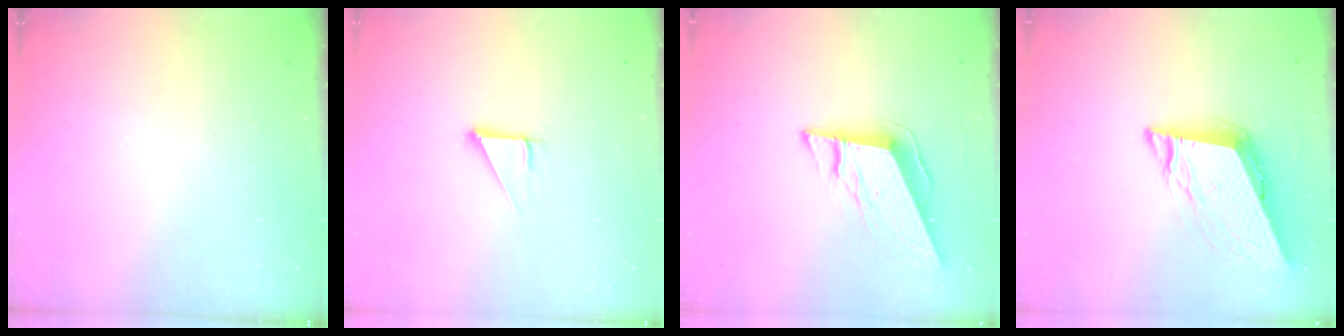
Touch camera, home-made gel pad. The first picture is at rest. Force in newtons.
{"total": 2.8, "press": 2.8, "slide": 0.0}
{"total": 9.6, "press": 9.4, "slide": 1.8}
{"total": 9.6, "press": 9.4, "slide": 2.1}